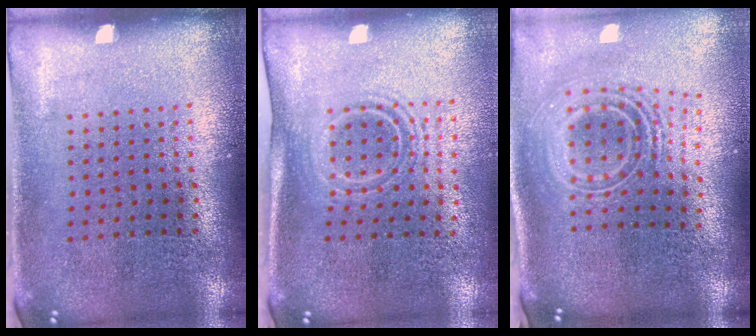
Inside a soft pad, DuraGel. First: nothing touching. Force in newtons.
{"total": 1.6, "press": 1.2, "slide": 1.1}
{"total": 2.7, "press": 1.8, "slide": 1.9}